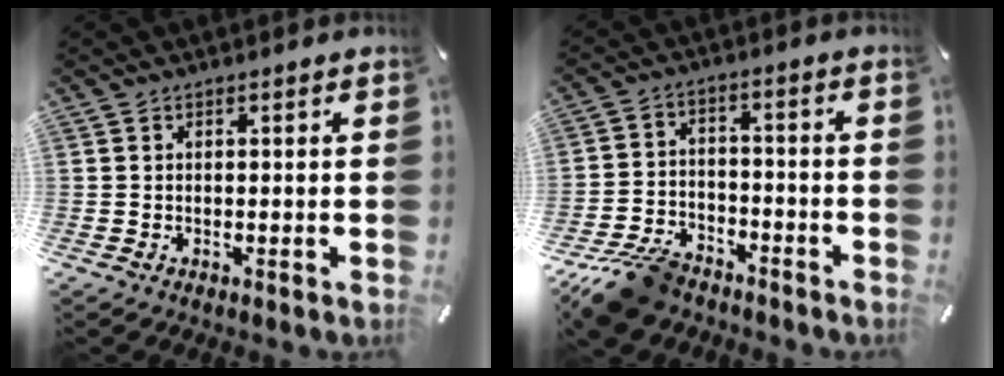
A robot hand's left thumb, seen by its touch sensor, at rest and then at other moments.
{"total": 11.4, "force": [-8.9, 5.4, 4.6], "torque": [-0.081, 0.051, -0.165]}